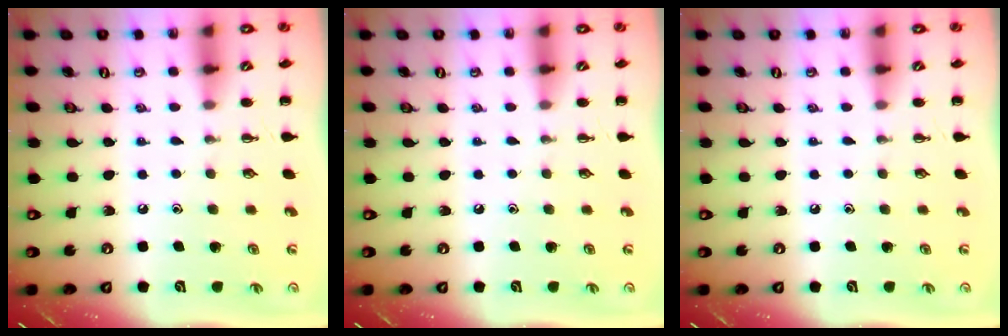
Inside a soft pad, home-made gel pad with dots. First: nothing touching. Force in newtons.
{"total": 0.0}
{"total": 0.0}